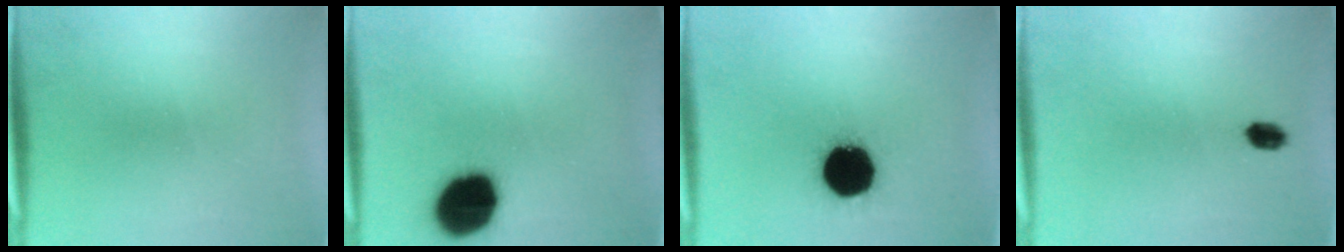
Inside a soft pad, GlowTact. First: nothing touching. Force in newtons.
{"total": 16.1}
{"total": 20.0}
{"total": 2.4}